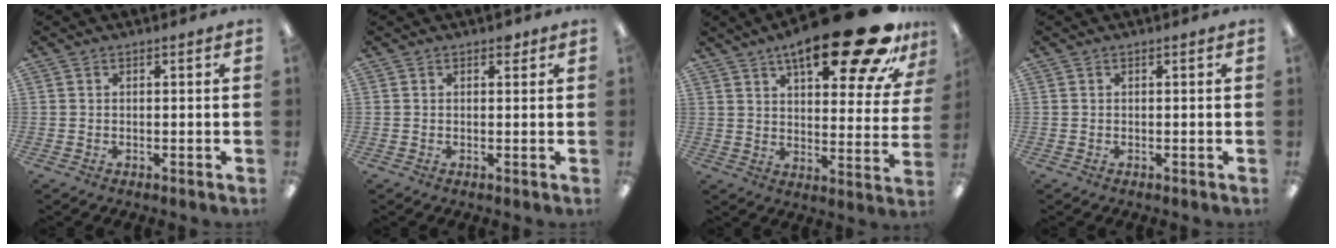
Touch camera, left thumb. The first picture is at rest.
{"total": 1.5, "force": [1.0, 0.9, 0.7], "torque": [0.002, -0.003, 0.013]}
{"total": 24.8, "force": [15.7, 7.3, 17.7], "torque": [-0.251, -0.094, 0.245]}
{"total": 0.0}